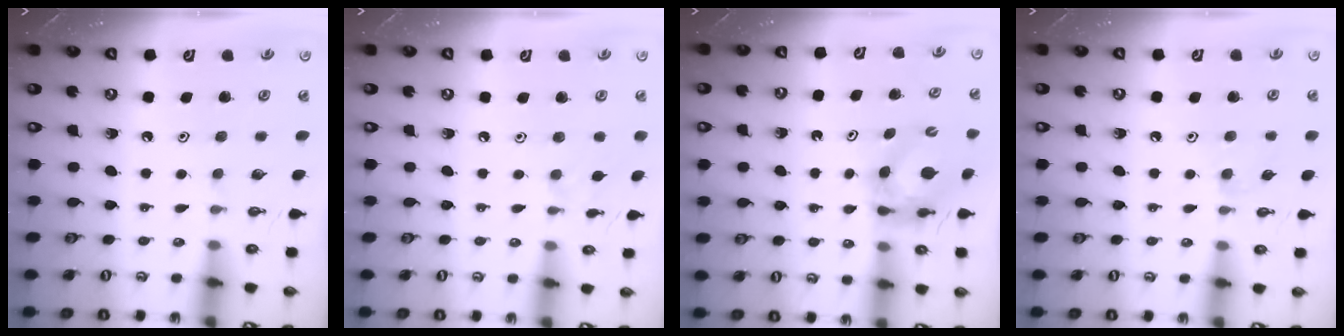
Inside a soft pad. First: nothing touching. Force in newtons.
{"total": 3.3, "press": 3.3, "slide": 0.6}
{"total": 5.9, "press": 5.9, "slide": 0.7}
{"total": 4.1, "press": 4.1, "slide": 0.6}